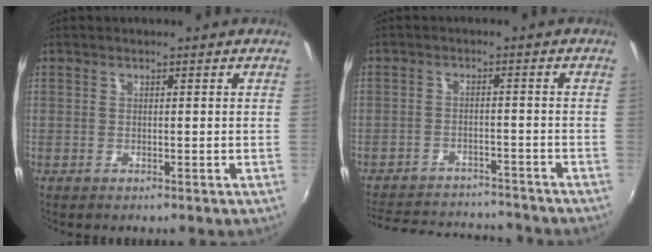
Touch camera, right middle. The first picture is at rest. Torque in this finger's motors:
{"motor_torque": [0.80, -1.34, -0.19, -0.04]}